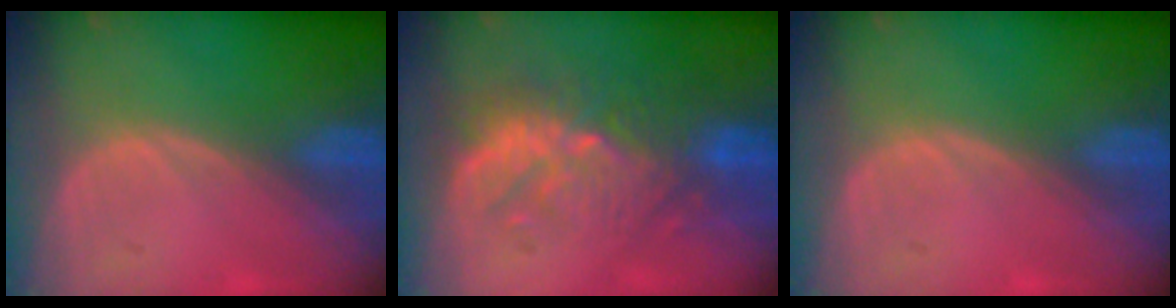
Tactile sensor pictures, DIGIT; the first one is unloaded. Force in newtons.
{"total": 9.0, "press": 8.9, "slide": 1.6}
{"total": 0.0}